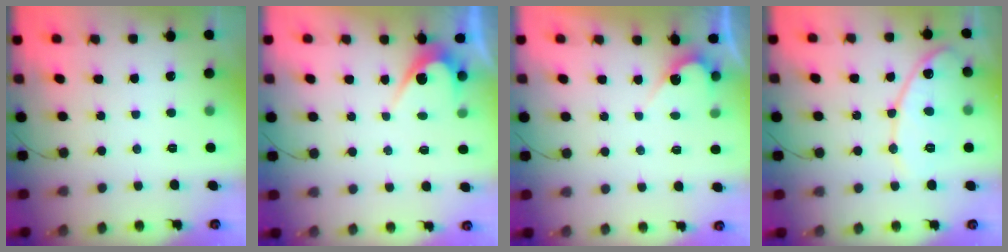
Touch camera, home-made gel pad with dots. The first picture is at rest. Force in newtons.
{"total": 4.6, "press": 4.6, "slide": 0.3}
{"total": 3.7, "press": 3.7, "slide": 0.2}
{"total": 11.2, "press": 11.2, "slide": 0.4}